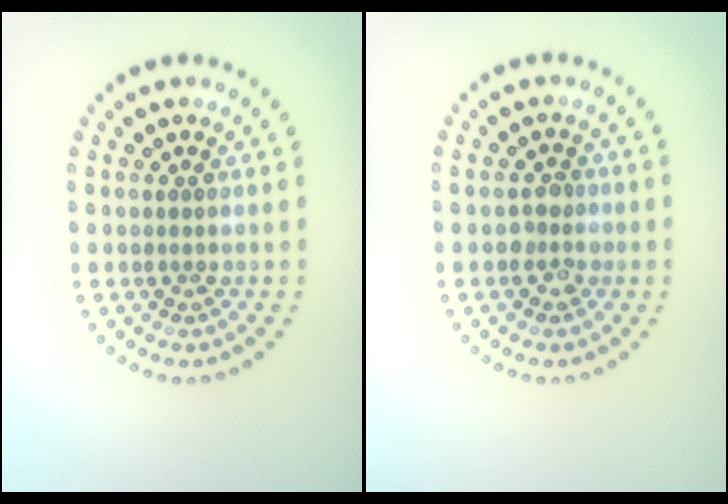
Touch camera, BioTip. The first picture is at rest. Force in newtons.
{"total": 1.7, "press": 1.6, "slide": 0.4}